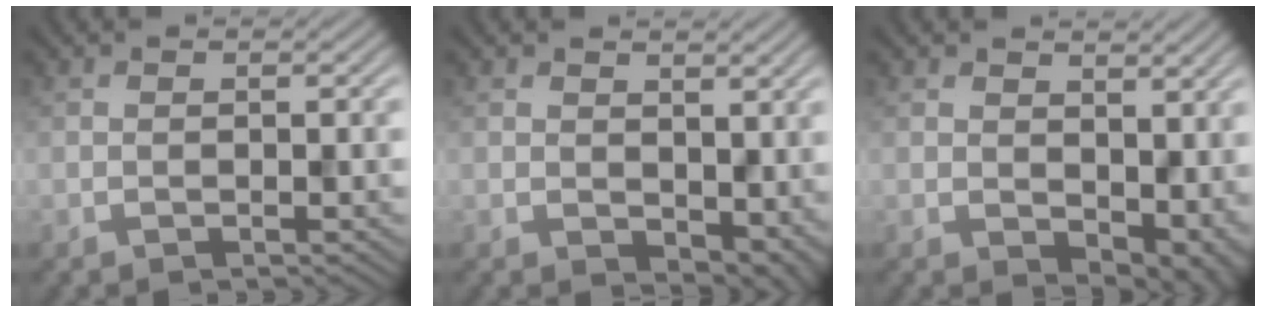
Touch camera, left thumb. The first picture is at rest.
{"total": 5.4, "force": [1.4, 3.7, 3.7], "torque": [-0.070, -0.024, 0.039]}
{"total": 7.4, "force": [1.3, 5.1, 5.2], "torque": [-0.089, -0.028, 0.042]}